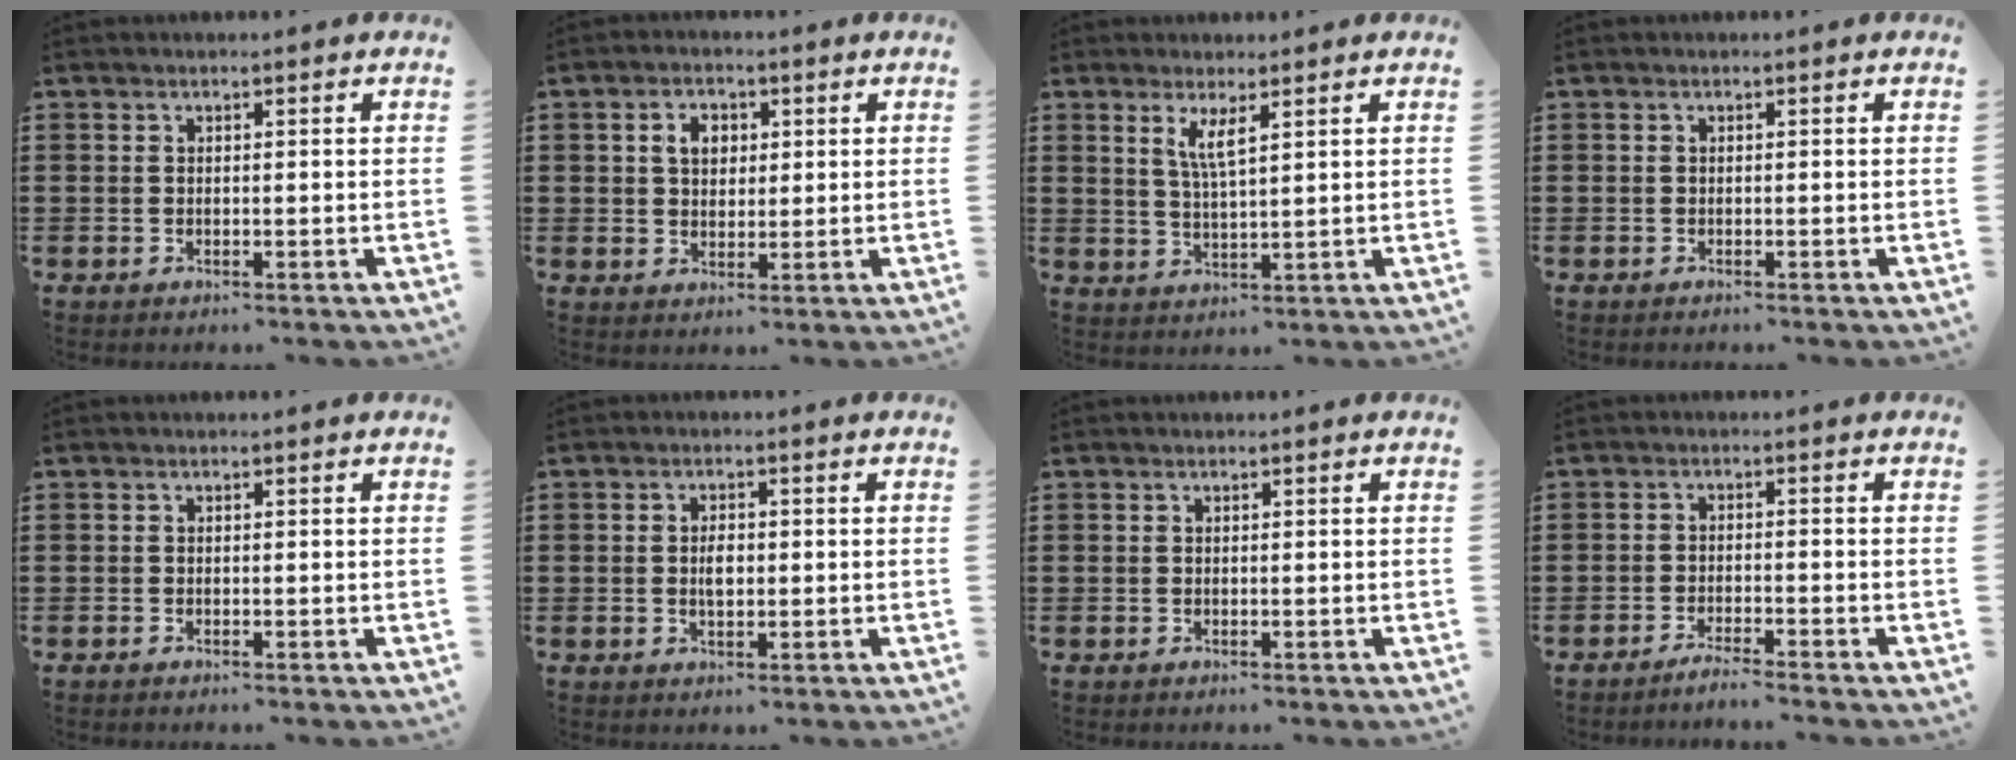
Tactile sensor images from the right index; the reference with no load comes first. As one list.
[{"total": 3.7, "force": [1.0, 2.7, 2.3], "torque": [-0.054, 0.014, 0.014]}, {"total": 3.6, "force": [1.9, 0.5, 3.0], "torque": [-0.065, 0.001, 0.033]}, {"total": 0.0}, {"total": 0.0}, {"total": 2.7, "force": [0.0, 1.4, 2.3], "torque": [-0.045, 0.005, -0.001]}, {"total": 0.0}, {"total": 2.2, "force": [-2.1, -0.4, 0.7], "torque": [-0.012, 0.001, -0.040]}]